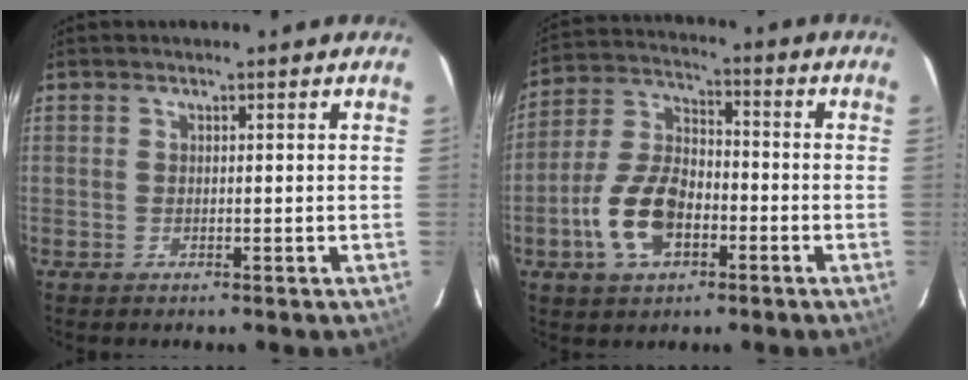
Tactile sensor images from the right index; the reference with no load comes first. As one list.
[{"total": 12.3, "force": [-4.8, 7.1, 8.8], "torque": [-0.188, 0.016, -0.083]}]